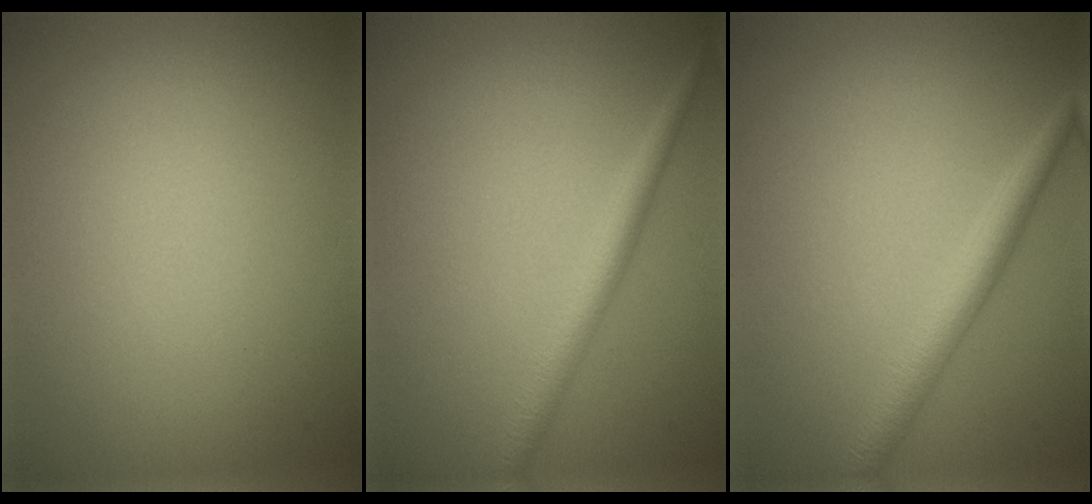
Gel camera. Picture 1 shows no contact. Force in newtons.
{"total": 2.6, "press": 2.6, "slide": 0.0}
{"total": 3.0, "press": 3.0, "slide": 0.2}